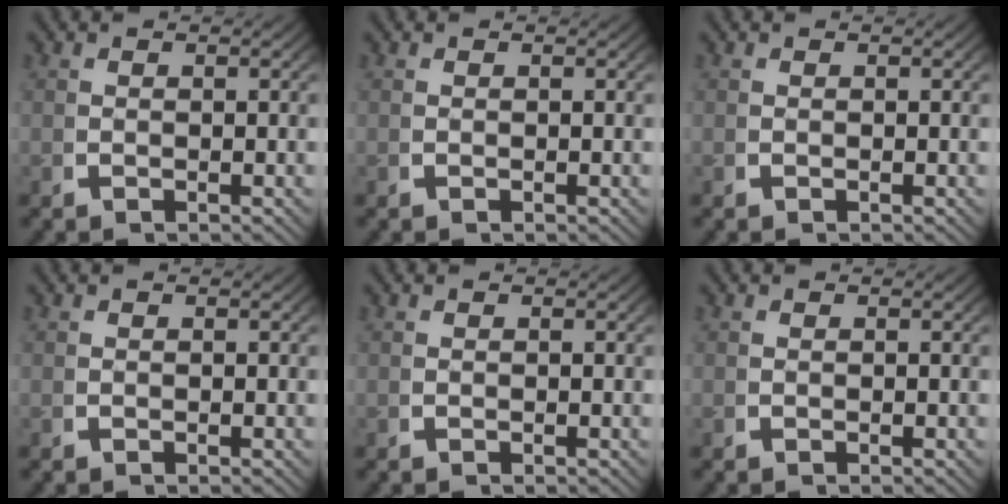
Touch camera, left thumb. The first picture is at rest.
{"total": 0.0}
{"total": 0.0}
{"total": 0.0}
{"total": 0.0}
{"total": 0.0}